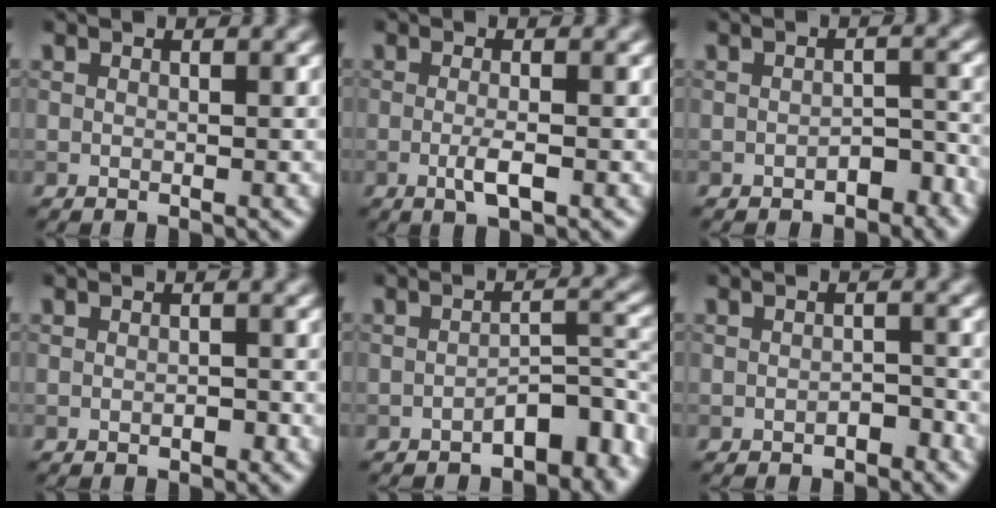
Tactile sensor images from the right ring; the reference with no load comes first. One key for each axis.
{"total": 2.1, "fx": -0.6, "fy": 0.4, "fz": 2.0, "tx": -0.038, "ty": -0.003, "tz": -0.015}
{"total": 2.3, "fx": -1.4, "fy": 1.2, "fz": 1.3, "tx": -0.018, "ty": 0.005, "tz": -0.020}
{"total": 0.8, "fx": -0.3, "fy": 0.4, "fz": 0.6, "tx": -0.008, "ty": -0.001, "tz": -0.003}
{"total": 4.6, "fx": -2.8, "fy": 2.0, "fz": 3.1, "tx": -0.034, "ty": 0.010, "tz": -0.044}
{"total": 1.4, "fx": -0.9, "fy": 0.7, "fz": 0.8, "tx": -0.012, "ty": 0.003, "tz": -0.013}